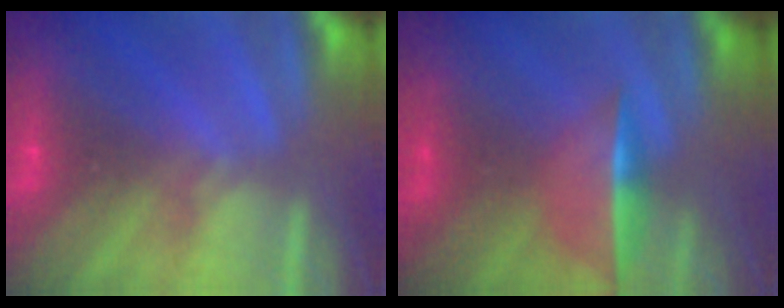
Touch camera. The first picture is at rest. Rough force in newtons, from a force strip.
{"total": 1.6}